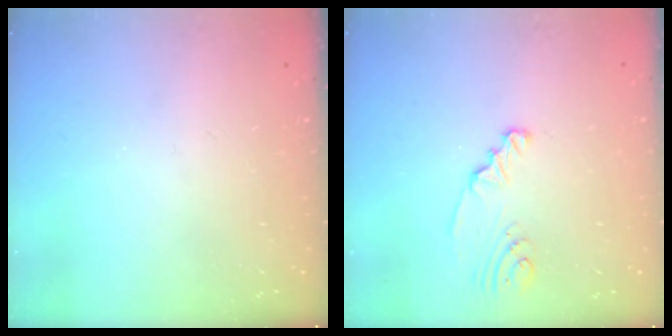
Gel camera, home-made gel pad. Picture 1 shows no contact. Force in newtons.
{"total": 2.3, "press": 2.3, "slide": 0.3}